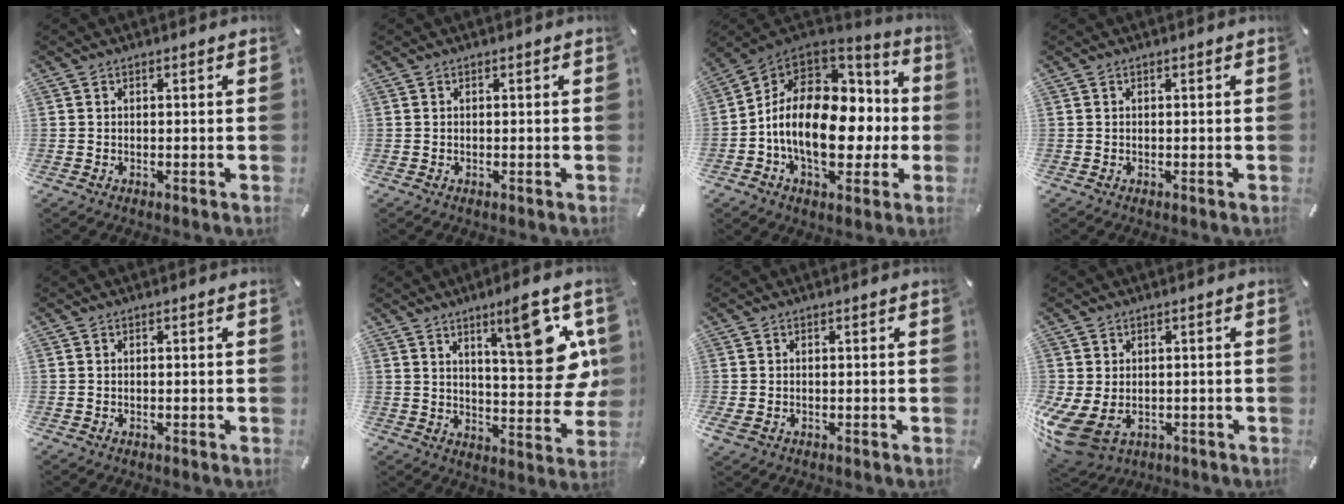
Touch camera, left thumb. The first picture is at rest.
{"total": 0.0}
{"total": 19.6, "force": [-2.5, 12.8, 14.6], "torque": [-0.271, 0.000, -0.040]}
{"total": 0.0}
{"total": 0.0}
{"total": 17.7, "force": [8.2, 5.6, 14.6], "torque": [-0.186, -0.046, 0.122]}
{"total": 0.9, "force": [-0.1, 0.2, 0.9], "torque": [-0.018, 0.000, -0.002]}
{"total": 7.0, "force": [-1.5, 5.4, 4.2], "torque": [-0.099, -0.006, -0.028]}